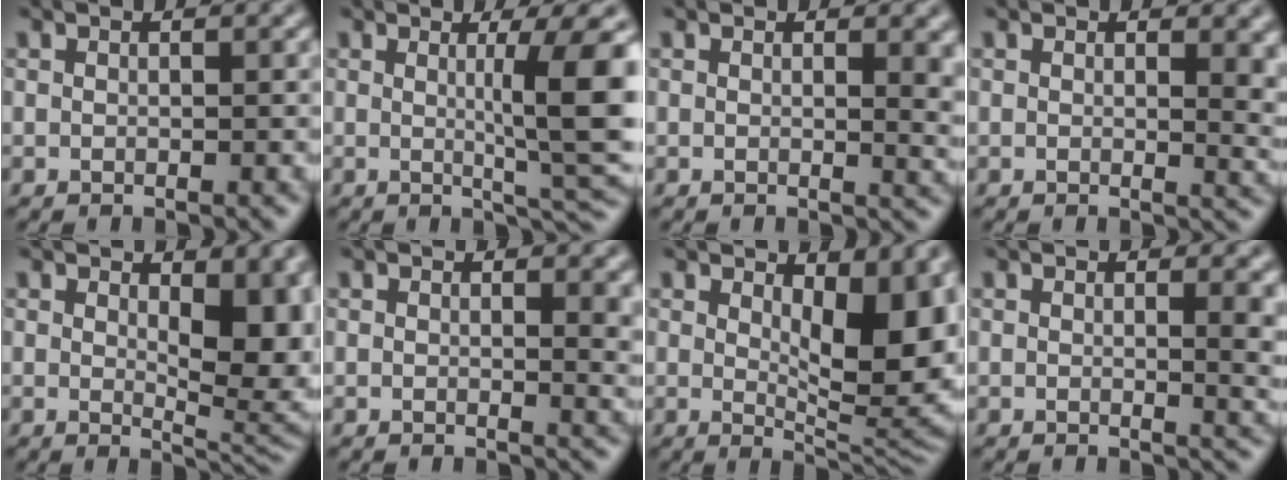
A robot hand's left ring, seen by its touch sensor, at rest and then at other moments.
{"total": 7.4, "force": [0.8, 1.4, 7.3], "torque": [-0.090, -0.005, 0.013]}
{"total": 3.0, "force": [0.8, 1.1, 2.7], "torque": [-0.023, 0.000, 0.011]}
{"total": 3.3, "force": [0.9, 1.3, 3.0], "torque": [-0.027, -0.006, 0.013]}
{"total": 8.2, "force": [1.1, 3.8, 7.2], "torque": [-0.088, -0.010, 0.028]}
{"total": 2.4, "force": [0.7, 0.8, 2.1], "torque": [-0.021, -0.003, 0.009]}
{"total": 9.3, "force": [2.3, 3.9, 8.2], "torque": [-0.093, -0.008, 0.038]}
{"total": 4.0, "force": [0.8, 1.6, 3.6], "torque": [-0.025, -0.001, 0.012]}